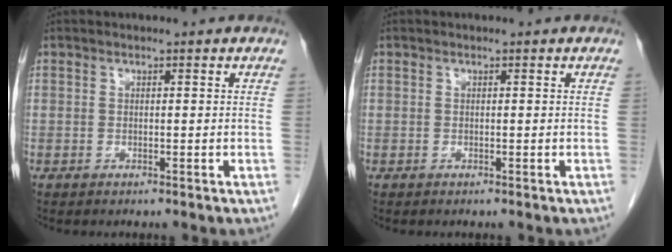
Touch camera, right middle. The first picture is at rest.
{"total": 0.0}